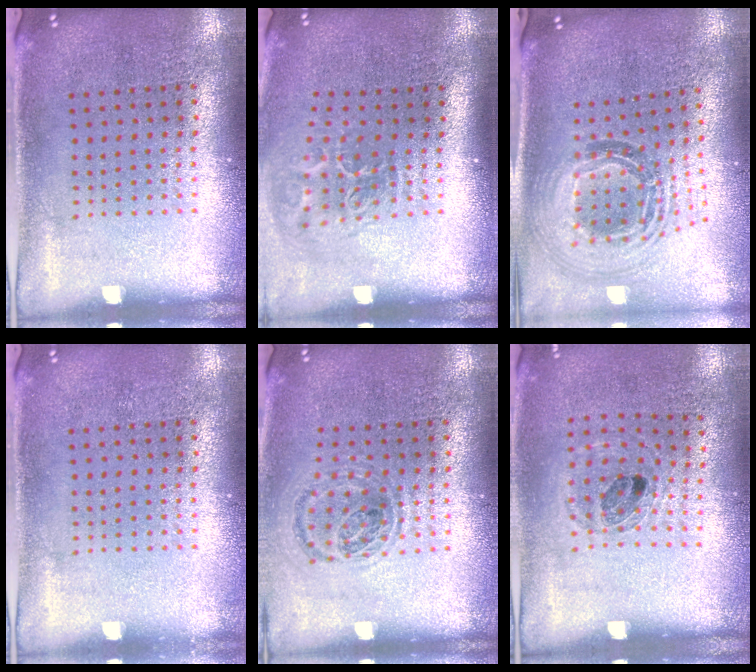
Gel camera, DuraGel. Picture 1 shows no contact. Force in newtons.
{"total": 2.0, "press": 1.3, "slide": 1.5}
{"total": 1.4, "press": 1.2, "slide": 0.7}
{"total": 0.0}
{"total": 0.9, "press": 0.9, "slide": 0.3}
{"total": 0.8, "press": 0.8, "slide": 0.2}